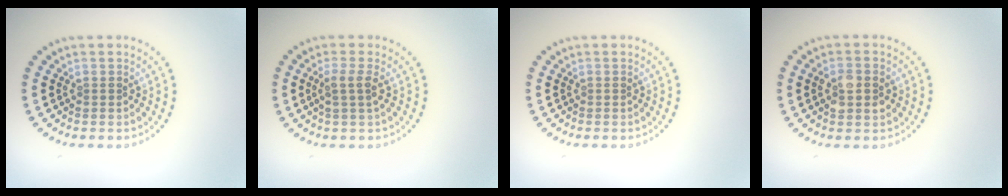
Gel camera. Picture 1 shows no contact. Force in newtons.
{"total": 1.7, "press": 1.3, "slide": 1.0}
{"total": 0.0}
{"total": 2.7, "press": 2.7, "slide": 0.2}